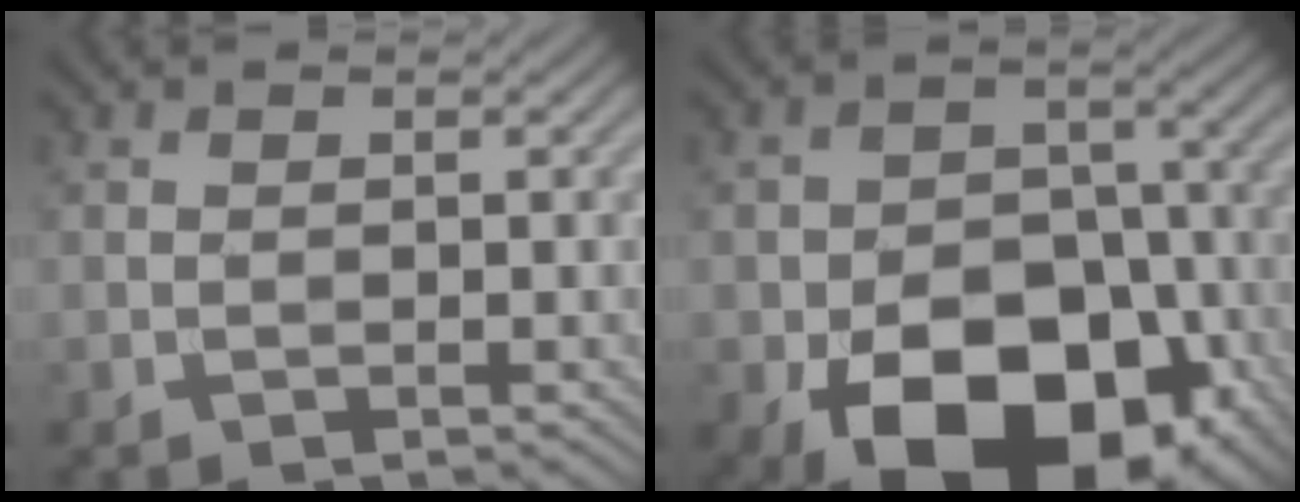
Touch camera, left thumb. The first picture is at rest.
{"total": 17.5, "force": [-8.1, 11.2, 10.7], "torque": [-0.162, -0.034, -0.133]}